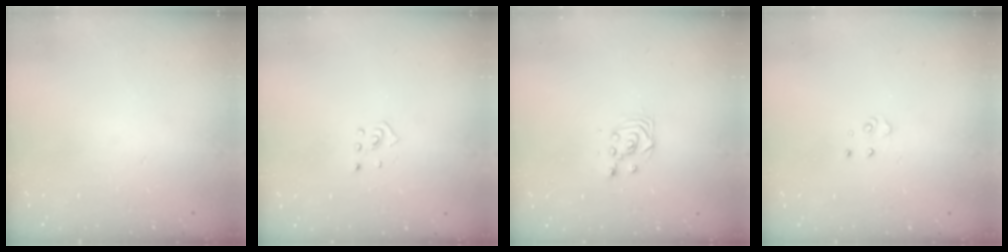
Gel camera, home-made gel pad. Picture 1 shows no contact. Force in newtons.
{"total": 2.0, "press": 1.9, "slide": 0.8}
{"total": 3.4, "press": 3.4, "slide": 0.1}
{"total": 4.0, "press": 4.0, "slide": 0.4}